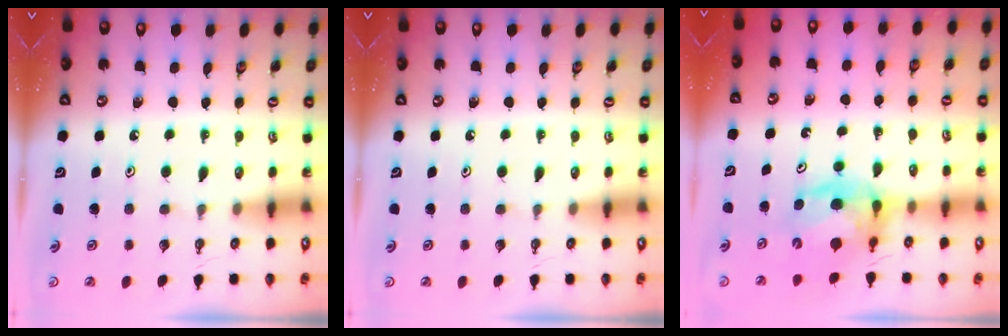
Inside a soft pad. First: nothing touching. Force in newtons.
{"total": 0.0}
{"total": 7.9, "press": 7.8, "slide": 1.1}